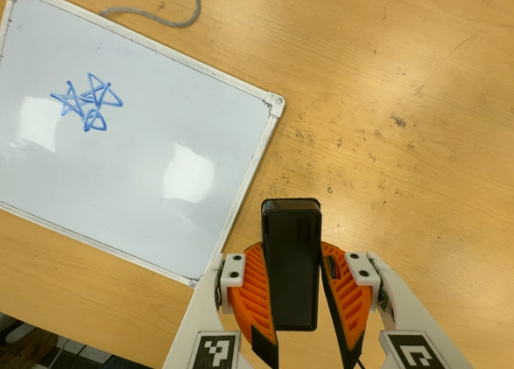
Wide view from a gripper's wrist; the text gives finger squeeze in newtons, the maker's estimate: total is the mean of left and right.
{"total": 10.2, "left": 8.0, "right": 12.3}